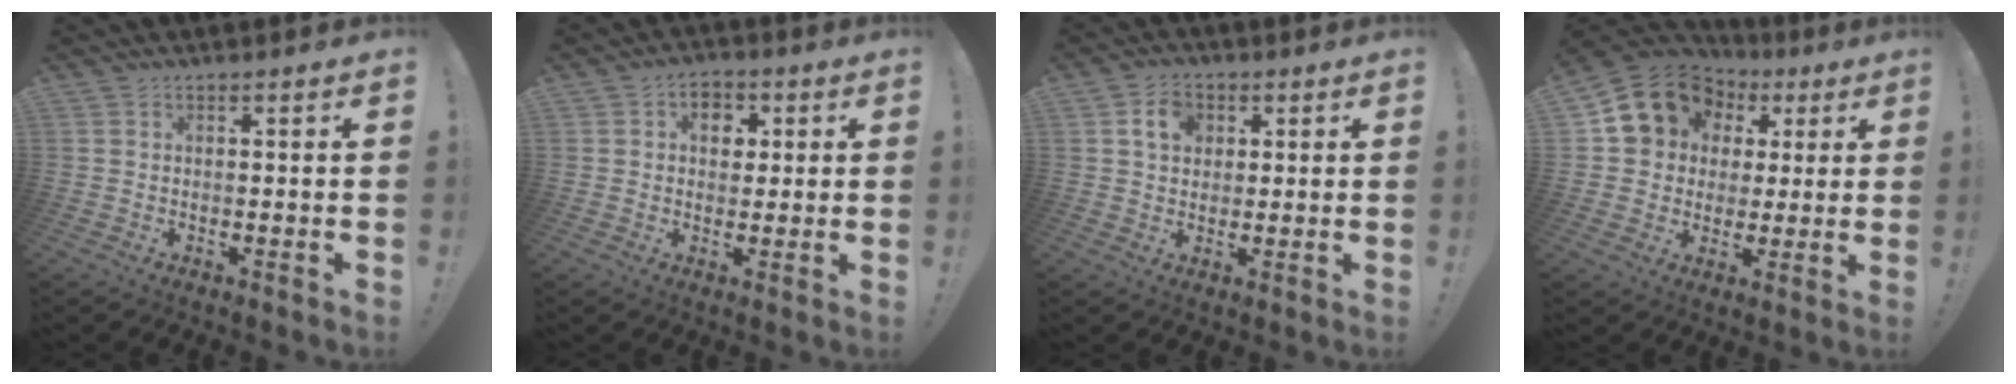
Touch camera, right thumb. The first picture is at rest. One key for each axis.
{"total": 6.5, "fx": 1.7, "fy": 5.2, "fz": 3.5, "tx": -0.040, "ty": 0.000, "tz": 0.026}
{"total": 7.3, "fx": 2.6, "fy": 5.6, "fz": 3.9, "tx": -0.054, "ty": 0.004, "tz": 0.046}
{"total": 14.6, "fx": 5.6, "fy": 12.4, "fz": 5.4, "tx": -0.073, "ty": -0.022, "tz": 0.123}